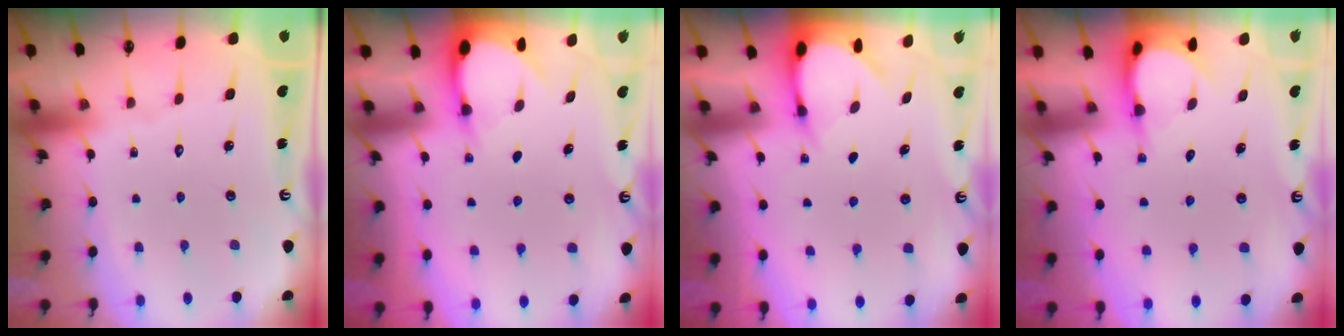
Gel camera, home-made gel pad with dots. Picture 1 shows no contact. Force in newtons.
{"total": 3.0, "press": 3.0, "slide": 0.4}
{"total": 3.5, "press": 3.5, "slide": 0.3}
{"total": 3.7, "press": 3.7, "slide": 0.2}